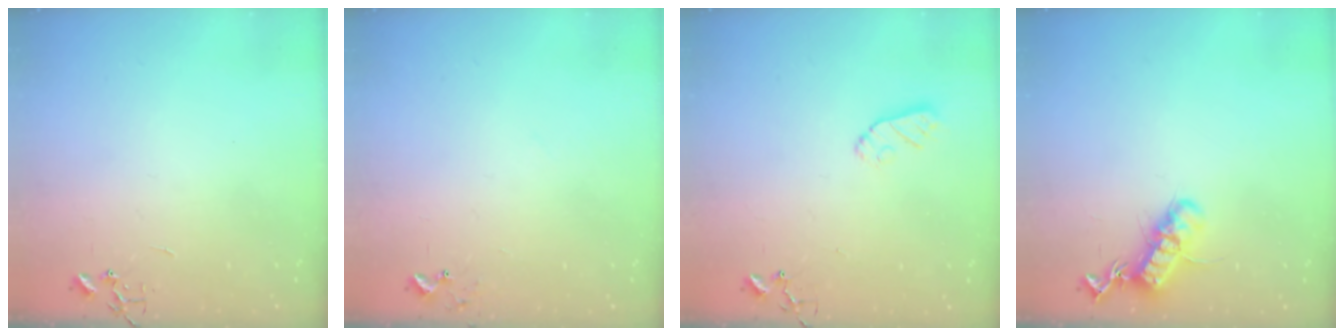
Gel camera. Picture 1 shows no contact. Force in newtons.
{"total": 5.8, "press": 5.8, "slide": 0.6}
{"total": 6.5, "press": 6.5, "slide": 0.3}
{"total": 14.3, "press": 14.3, "slide": 1.0}